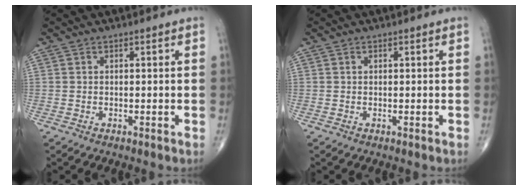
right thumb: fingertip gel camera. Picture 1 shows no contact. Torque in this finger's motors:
{"motor_torque": [-0.08, -0.01, 0.16, 0.21, 0.02]}